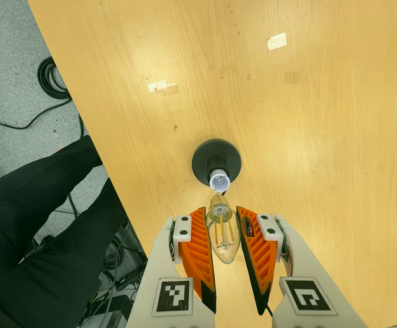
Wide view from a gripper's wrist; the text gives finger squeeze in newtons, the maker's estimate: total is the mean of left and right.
{"total": 13.5, "left": 14.0, "right": 13.0}